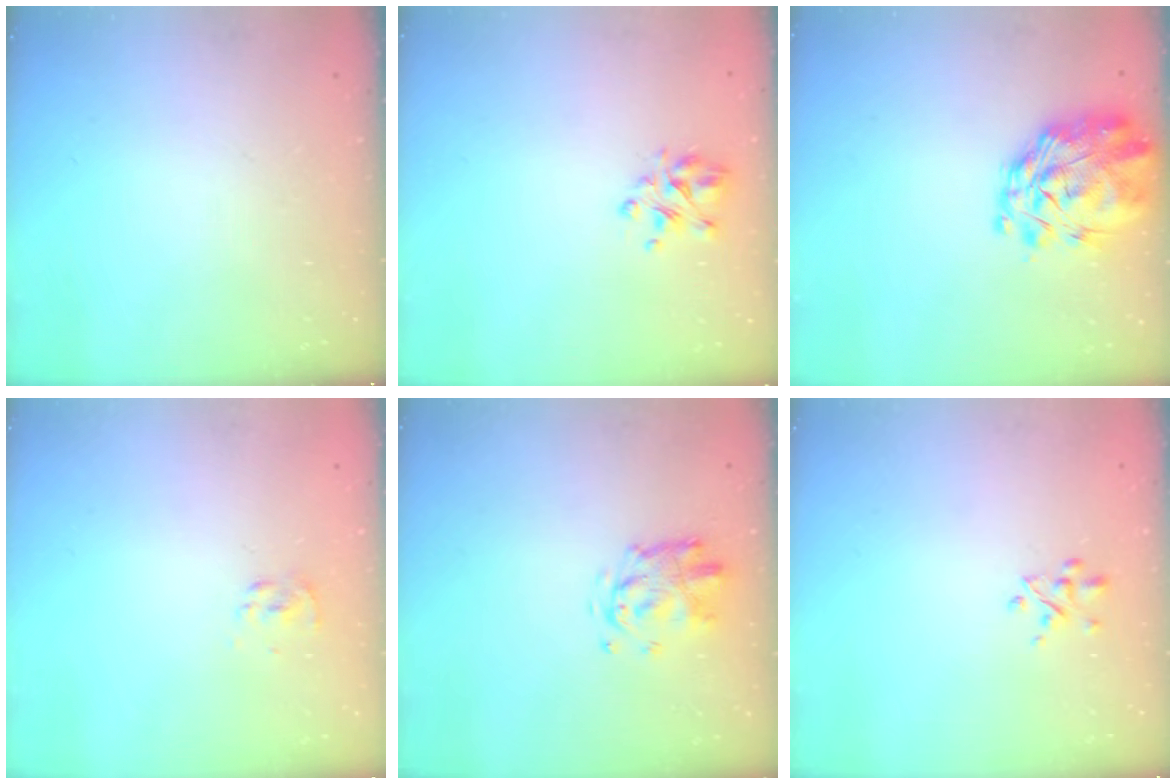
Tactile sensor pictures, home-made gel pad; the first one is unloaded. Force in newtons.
{"total": 5.0, "press": 4.6, "slide": 1.8}
{"total": 4.8, "press": 4.2, "slide": 2.3}
{"total": 2.3, "press": 2.1, "slide": 0.9}
{"total": 3.3, "press": 3.3, "slide": 0.5}
{"total": 2.9, "press": 2.7, "slide": 0.9}